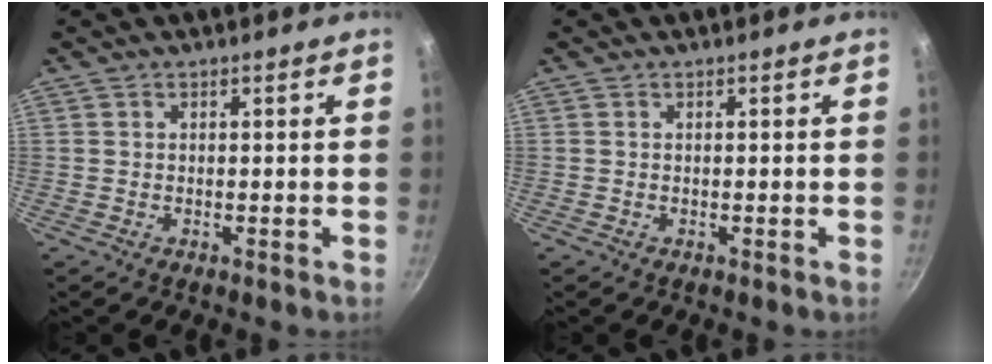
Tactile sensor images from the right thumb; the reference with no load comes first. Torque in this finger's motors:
{"motor_torque": [-0.01, -0.12, -0.03, 0.14, -0.01]}